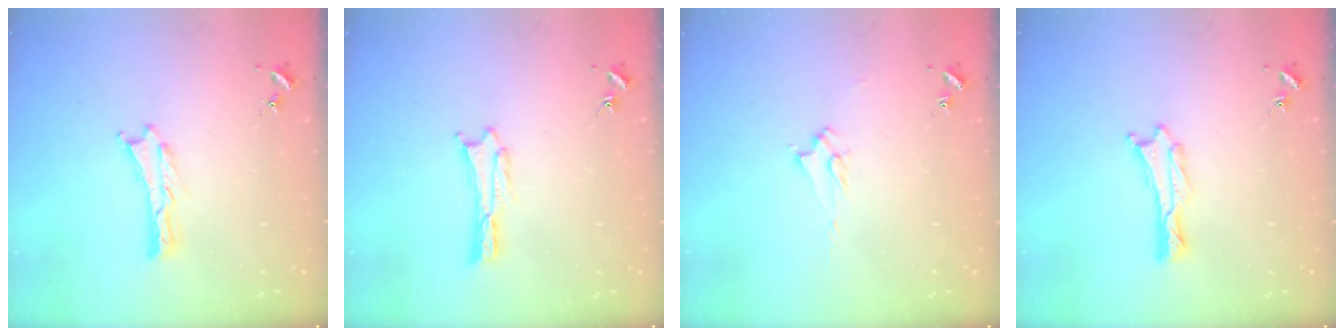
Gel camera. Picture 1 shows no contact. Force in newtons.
{"total": 0.0}
{"total": 1.9, "press": 1.9, "slide": 0.3}
{"total": 0.0}